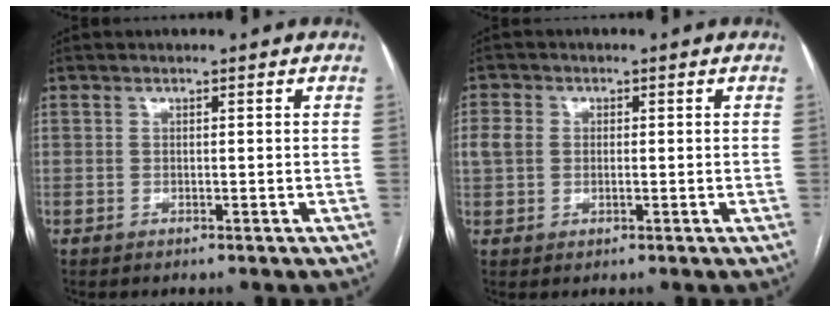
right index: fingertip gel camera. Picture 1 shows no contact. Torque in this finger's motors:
{"motor_torque": [0.40, 0.25, 0.24, 0.04]}